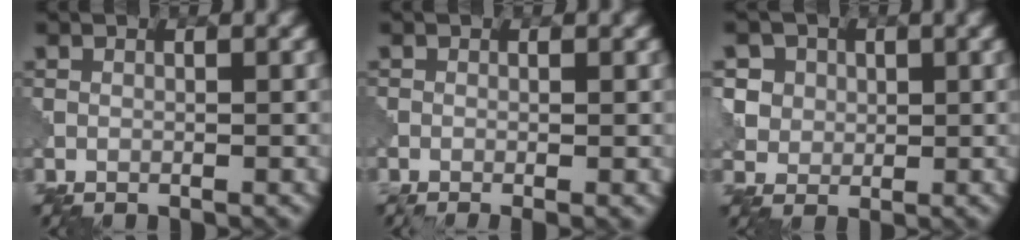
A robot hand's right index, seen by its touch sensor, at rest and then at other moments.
{"total": 2.5, "force": [-0.4, 1.2, 2.1], "torque": [-0.010, 0.004, -0.010]}
{"total": 2.8, "force": [1.2, 2.5, 0.0], "torque": [-0.023, -0.003, 0.027]}